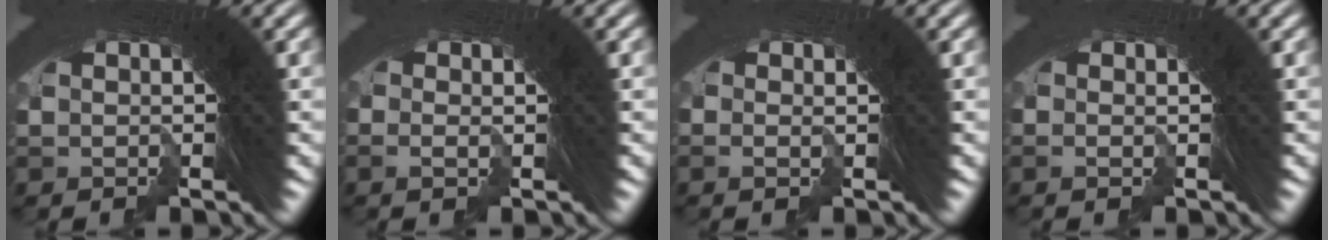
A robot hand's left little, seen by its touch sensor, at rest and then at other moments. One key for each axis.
{"total": 0.7, "fx": -0.3, "fy": 0.3, "fz": 0.6, "tx": -0.004, "ty": 0.003, "tz": -0.009}
{"total": 0.7, "fx": -0.4, "fy": 0.0, "fz": 0.5, "tx": -0.004, "ty": 0.001, "tz": -0.011}
{"total": 0.6, "fx": -0.5, "fy": -0.2, "fz": 0.2, "tx": 0.001, "ty": 0.000, "tz": -0.011}